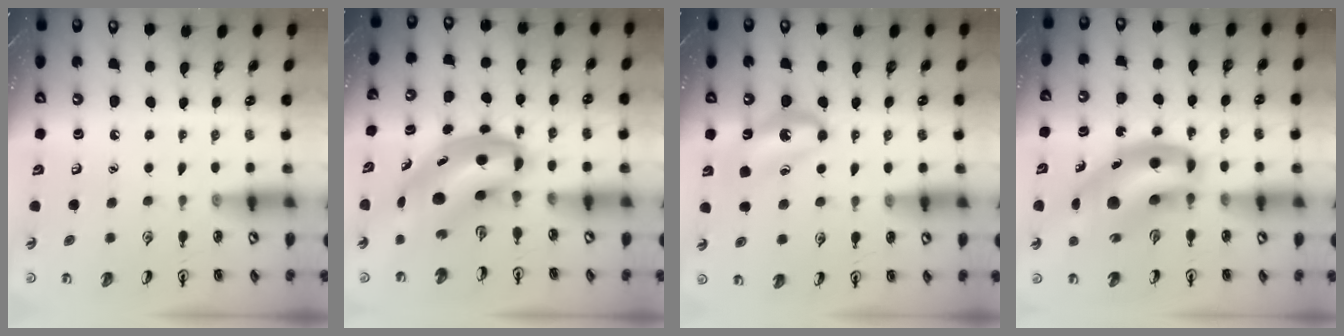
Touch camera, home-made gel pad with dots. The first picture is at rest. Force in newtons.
{"total": 7.3, "press": 7.1, "slide": 1.9}
{"total": 7.7, "press": 7.5, "slide": 1.9}
{"total": 14.2, "press": 13.6, "slide": 3.8}